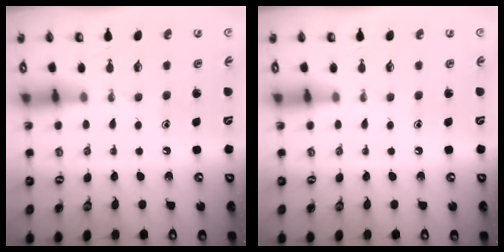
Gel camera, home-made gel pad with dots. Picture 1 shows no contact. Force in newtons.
{"total": 0.0}